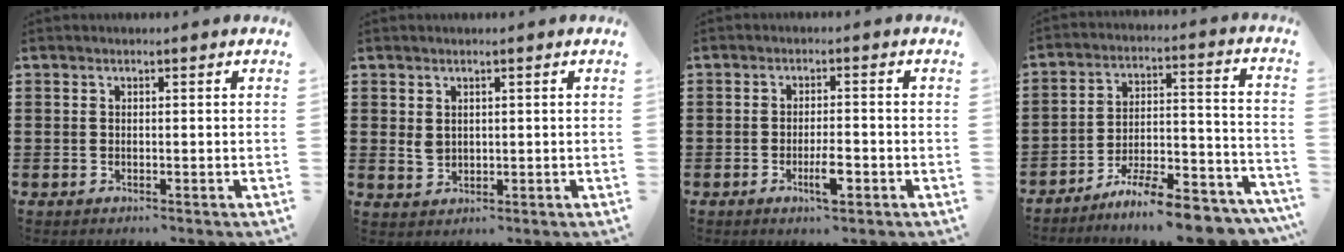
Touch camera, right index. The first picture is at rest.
{"total": 2.1, "force": [0.8, 1.5, 1.1], "torque": [-0.026, 0.005, 0.016]}
{"total": 4.5, "force": [-1.9, 1.2, 3.9], "torque": [-0.069, 0.002, -0.033]}
{"total": 10.0, "force": [-9.0, 0.6, 4.3], "torque": [-0.055, 0.025, -0.172]}